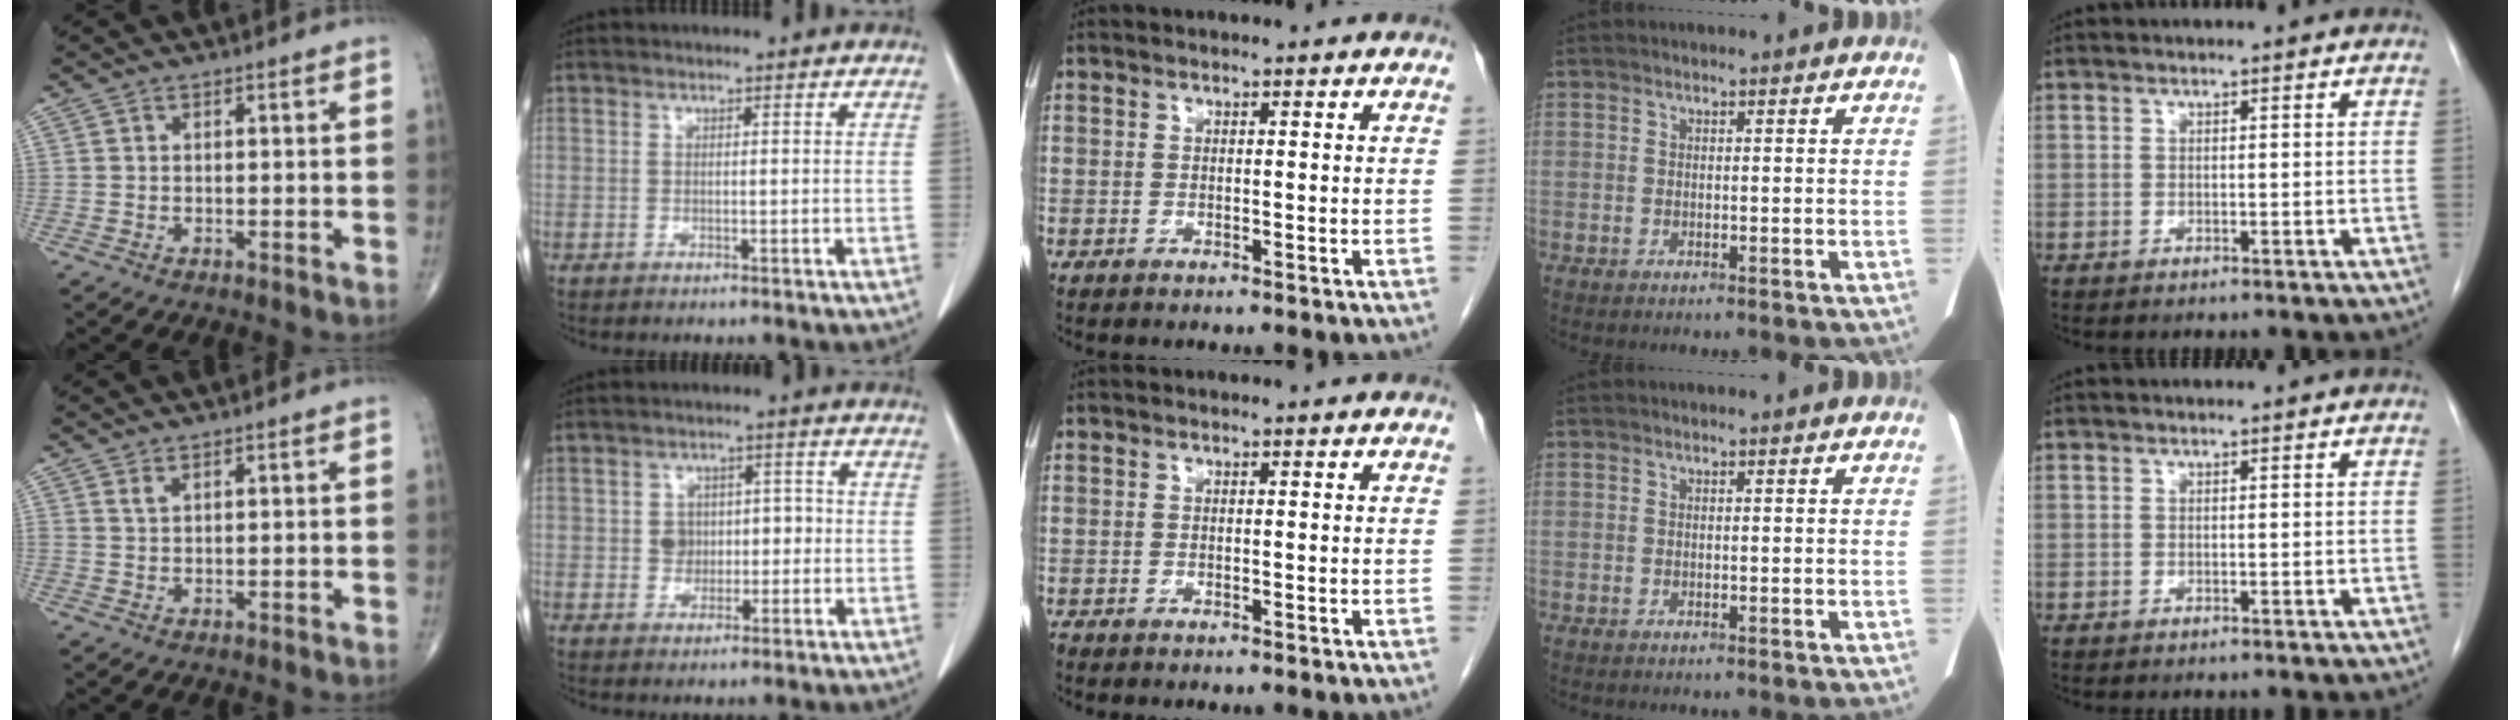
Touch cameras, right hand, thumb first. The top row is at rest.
{"thumb": {"total": 1.1, "force": [0.8, 0.4, 0.6], "torque": [-0.010, -0.001, 0.019]}, "index": {"total": 4.1, "force": [-0.4, 3.6, 1.9], "torque": [-0.022, 0.018, -0.004]}}